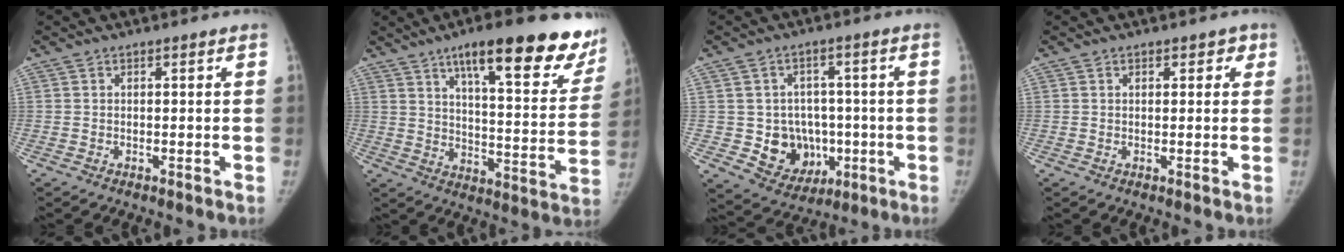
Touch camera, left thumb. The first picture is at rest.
{"total": 24.7, "force": [16.2, 7.0, 17.3], "torque": [-0.189, -0.059, 0.218]}
{"total": 10.6, "force": [-1.6, 9.4, 4.7], "torque": [-0.024, 0.012, -0.002]}
{"total": 2.4, "force": [1.1, 1.5, 1.6], "torque": [0.001, 0.001, 0.010]}